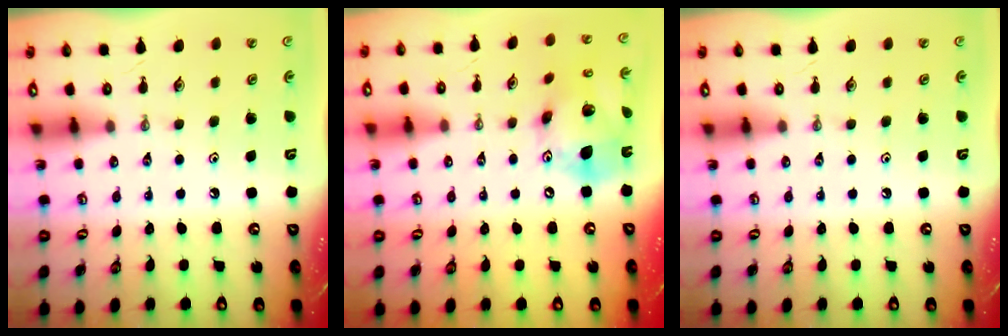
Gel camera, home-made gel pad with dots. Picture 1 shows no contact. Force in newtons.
{"total": 16.9, "press": 16.6, "slide": 3.2}
{"total": 0.0}